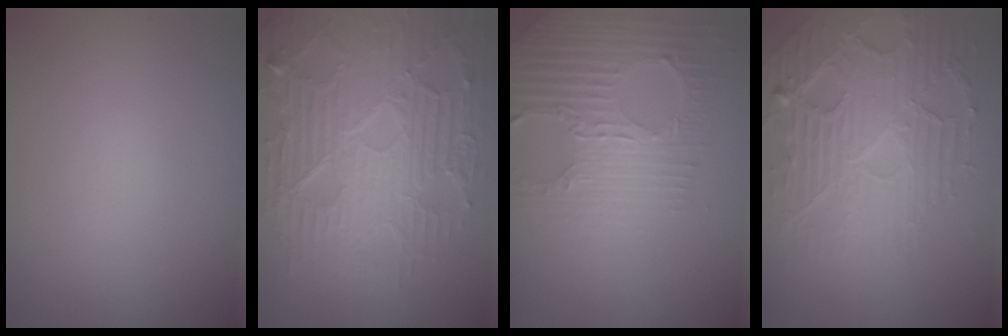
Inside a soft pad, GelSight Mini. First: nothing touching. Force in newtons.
{"total": 9.0, "press": 6.3, "slide": 6.5}
{"total": 3.1, "press": 3.0, "slide": 0.6}
{"total": 5.8, "press": 4.6, "slide": 3.5}